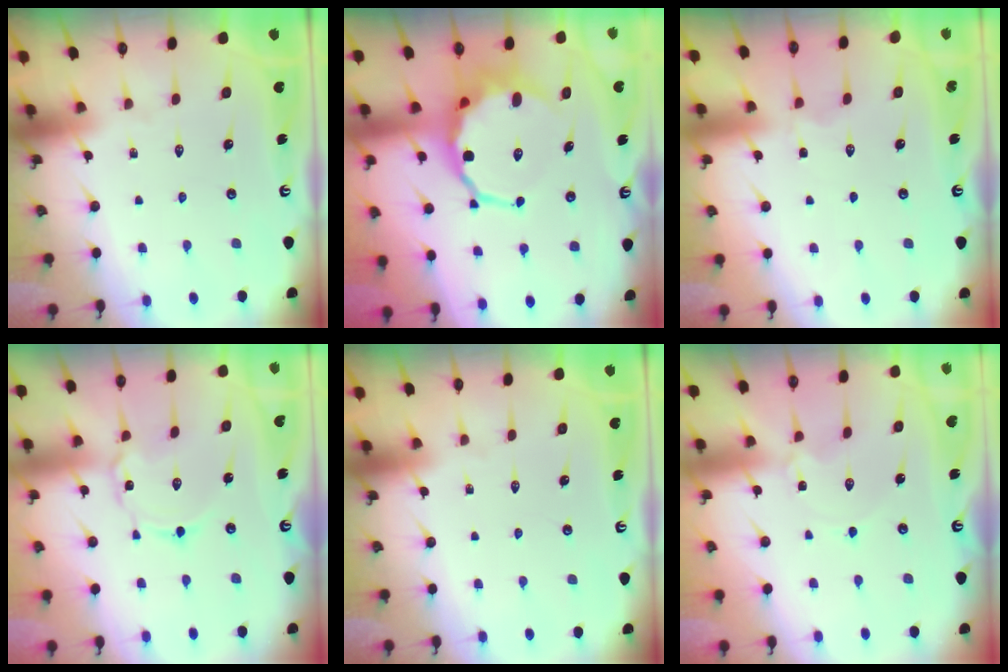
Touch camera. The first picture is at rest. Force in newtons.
{"total": 9.4, "press": 9.0, "slide": 2.8}
{"total": 2.0, "press": 1.9, "slide": 0.8}
{"total": 2.7, "press": 2.7, "slide": 0.4}
{"total": 0.0}
{"total": 1.0, "press": 1.0, "slide": 0.2}